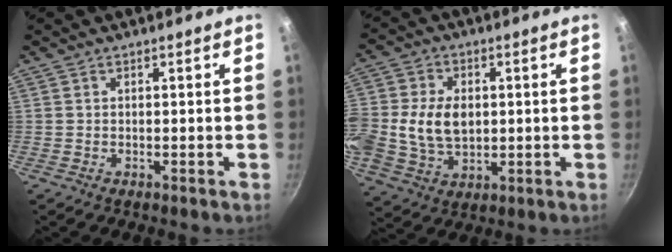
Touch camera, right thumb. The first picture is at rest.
{"total": 12.5, "force": [0.3, 9.2, 8.4], "torque": [-0.157, 0.007, 0.005]}